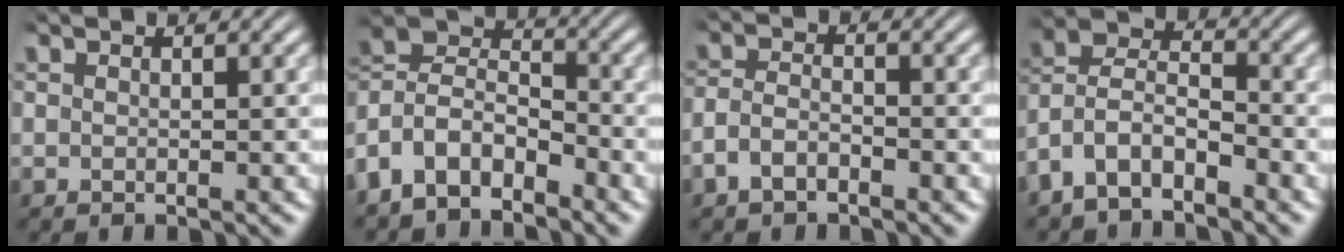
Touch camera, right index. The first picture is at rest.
{"total": 9.0, "force": [-0.5, 8.0, 4.1], "torque": [-0.123, -0.022, -0.020]}
{"total": 2.9, "force": [-1.5, 2.0, 1.5], "torque": [-0.042, -0.005, -0.025]}
{"total": 8.6, "force": [-2.1, 7.7, 3.2], "torque": [-0.111, -0.024, -0.050]}